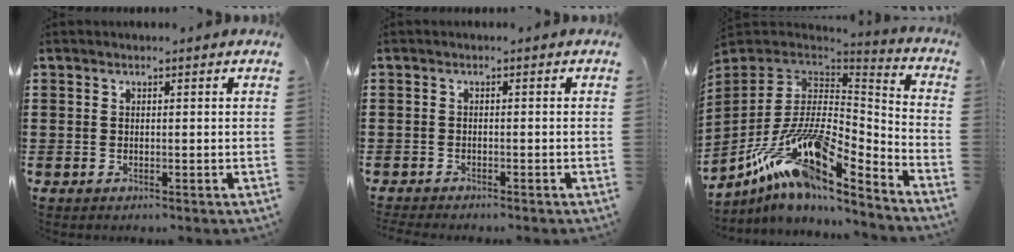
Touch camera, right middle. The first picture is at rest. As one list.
[{"total": 0.9, "force": [-0.9, 0.1, 0.1], "torque": [-0.005, -0.002, -0.018]}, {"total": 15.0, "force": [-8.9, 5.0, 10.9], "torque": [-0.228, 0.009, -0.178]}]